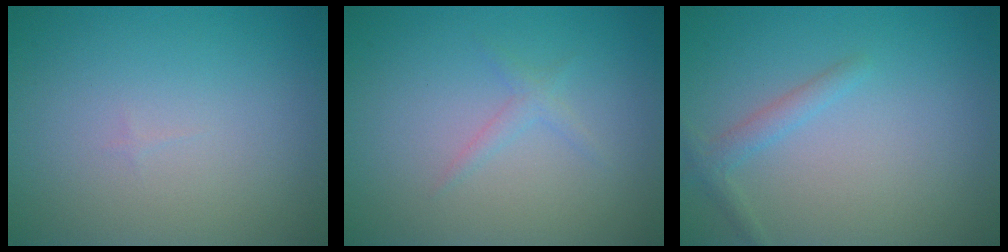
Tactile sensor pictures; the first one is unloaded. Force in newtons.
{"total": 1.1, "press": 1.1, "slide": 0.0}
{"total": 1.6, "press": 1.6, "slide": 0.1}